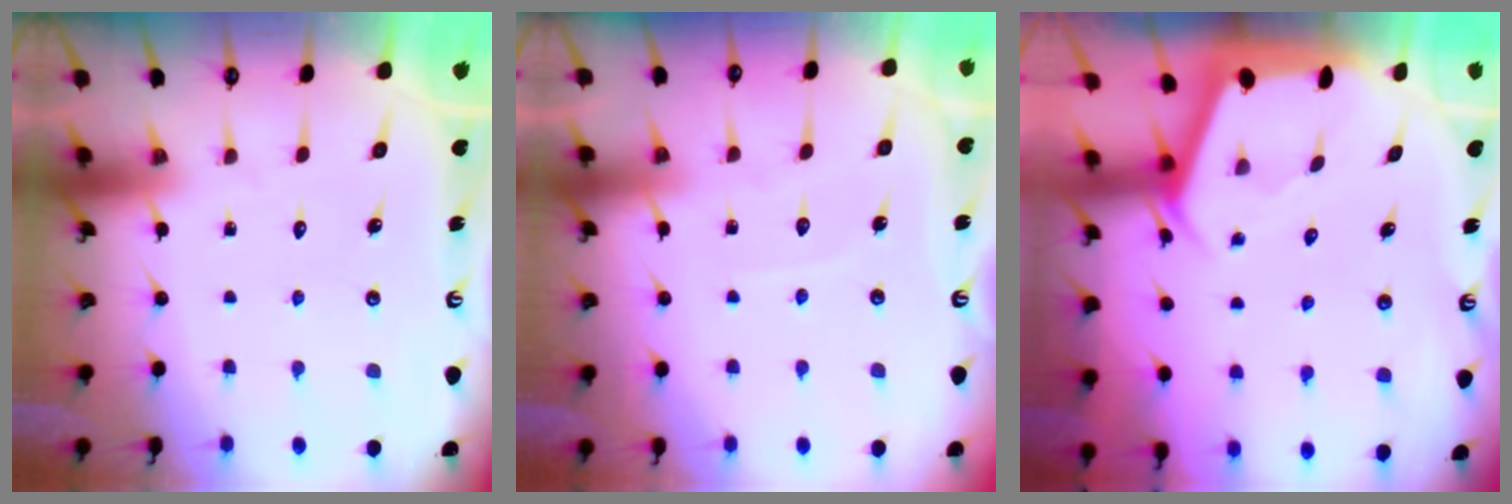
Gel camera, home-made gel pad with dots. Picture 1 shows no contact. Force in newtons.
{"total": 4.5, "press": 4.4, "slide": 0.5}
{"total": 2.0, "press": 2.0, "slide": 0.3}